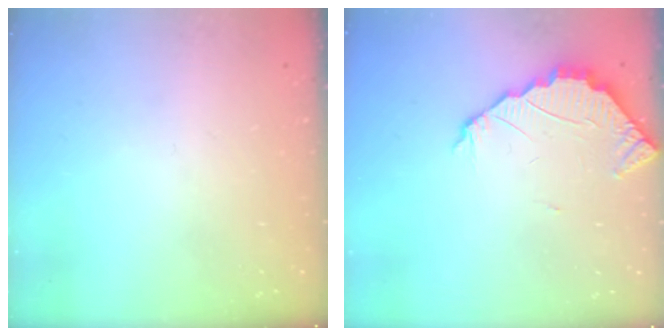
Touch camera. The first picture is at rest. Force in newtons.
{"total": 2.6, "press": 2.6, "slide": 0.2}